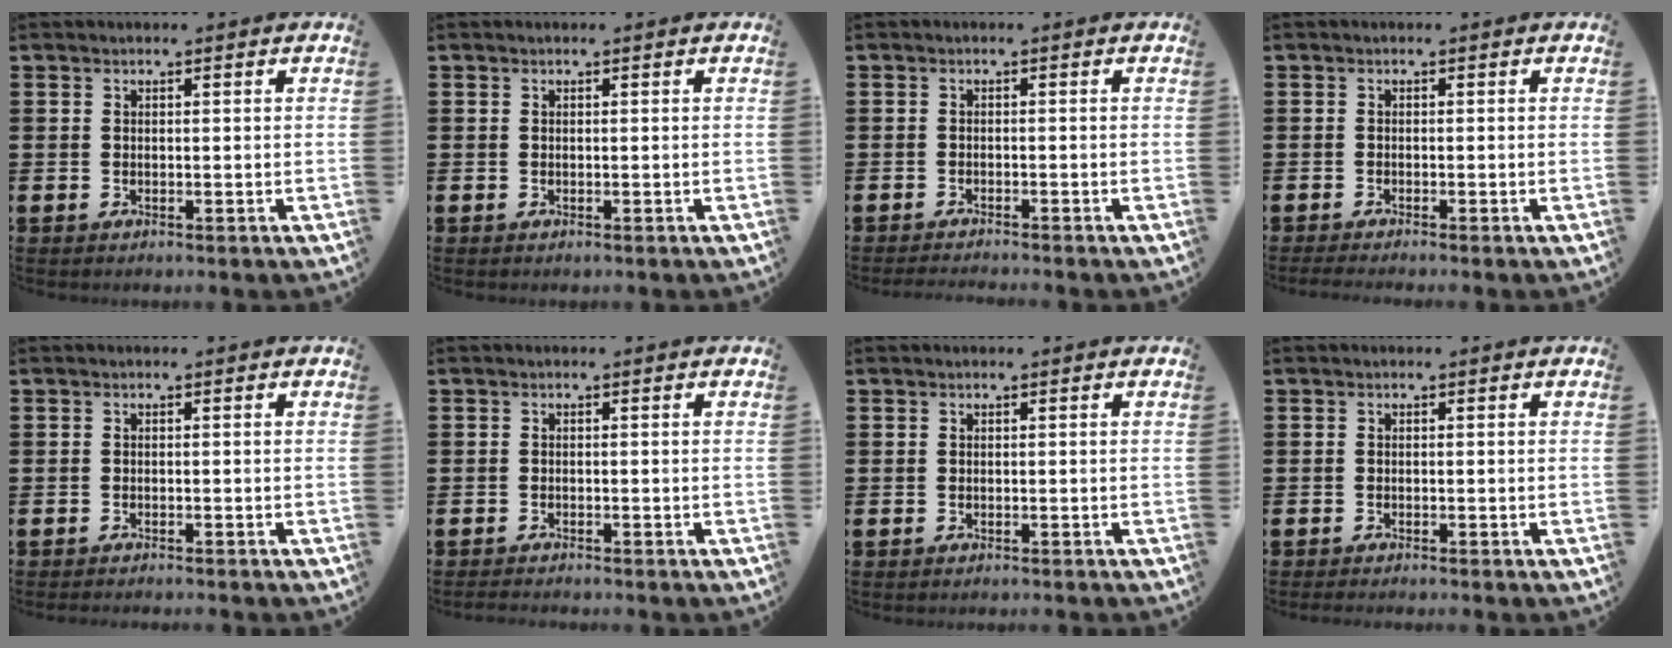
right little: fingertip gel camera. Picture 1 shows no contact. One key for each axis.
{"total": 0.0}
{"total": 0.9, "fx": -0.9, "fy": -0.2, "fz": 0.1, "tx": -0.003, "ty": -0.001, "tz": -0.018}
{"total": 0.8, "fx": -0.6, "fy": 0.0, "fz": 0.5, "tx": -0.007, "ty": -0.001, "tz": -0.013}
{"total": 0.6, "fx": -0.6, "fy": -0.1, "fz": 0.0, "tx": 0.000, "ty": -0.002, "tz": -0.013}
{"total": 0.9, "fx": -0.9, "fy": 0.0, "fz": 0.2, "tx": -0.004, "ty": -0.002, "tz": -0.017}
{"total": 0.0}
{"total": 0.6, "fx": -0.6, "fy": -0.1, "fz": 0.1, "tx": -0.002, "ty": -0.003, "tz": -0.012}